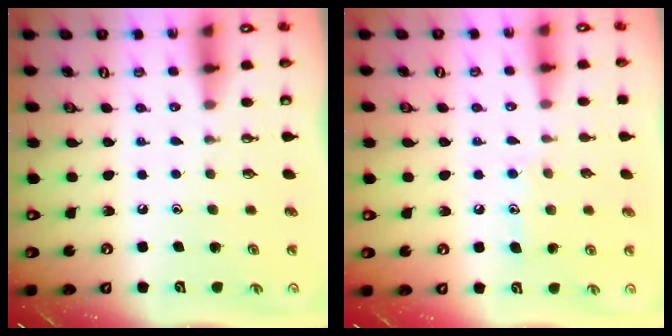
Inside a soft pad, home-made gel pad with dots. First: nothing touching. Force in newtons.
{"total": 7.5, "press": 7.5, "slide": 0.5}